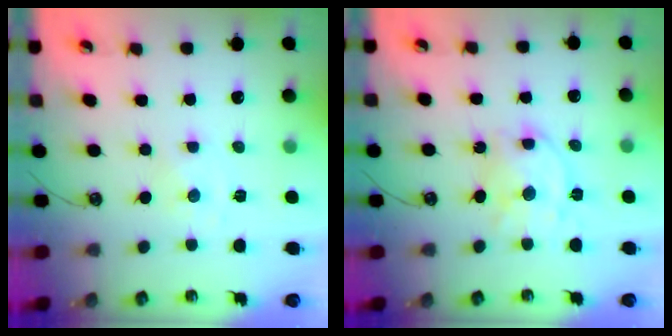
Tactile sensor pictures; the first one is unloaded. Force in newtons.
{"total": 12.4, "press": 12.4, "slide": 1.0}